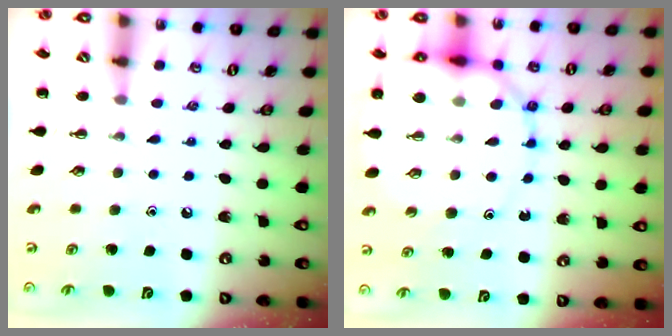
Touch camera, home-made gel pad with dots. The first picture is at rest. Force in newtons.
{"total": 13.3, "press": 12.9, "slide": 3.3}